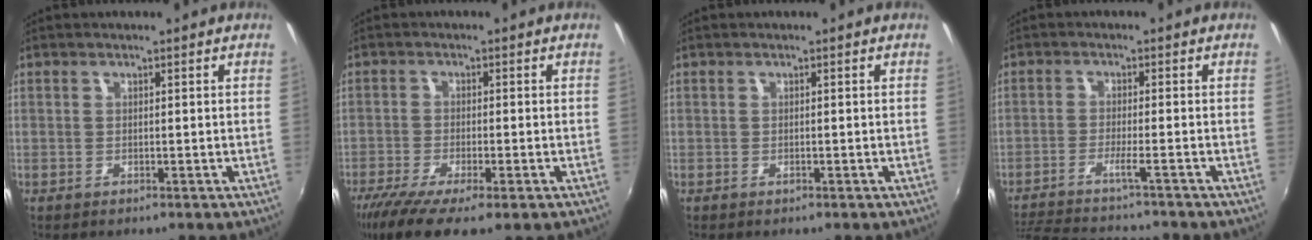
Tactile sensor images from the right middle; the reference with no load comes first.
{"total": 10.7, "force": [-7.0, 2.4, 7.7], "torque": [-0.167, -0.046, -0.119]}
{"total": 0.0}
{"total": 13.1, "force": [-11.8, -0.3, 5.6], "torque": [-0.114, -0.014, -0.188]}